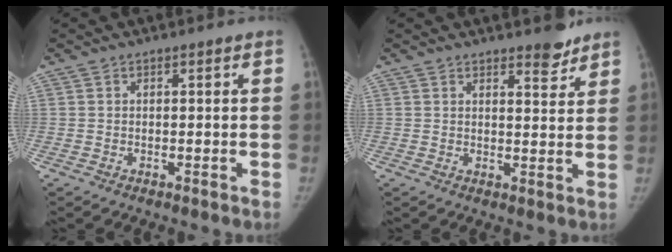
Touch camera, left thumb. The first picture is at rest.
{"total": 4.2, "force": [3.4, 1.3, 1.9], "torque": [-0.011, -0.027, 0.048]}